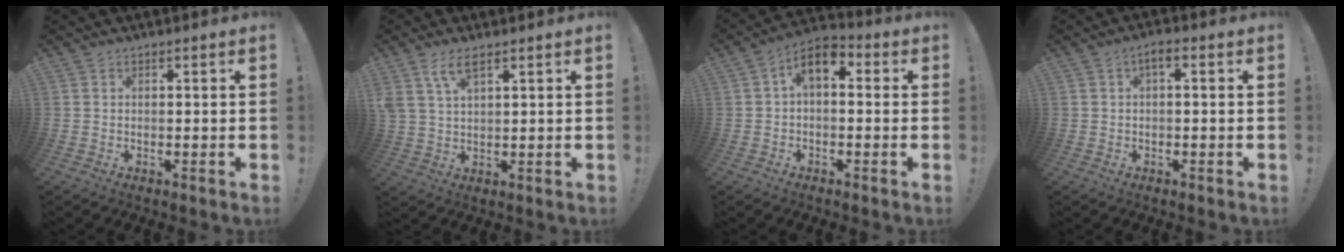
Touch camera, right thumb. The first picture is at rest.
{"total": 6.2, "force": [3.7, 2.3, 4.3], "torque": [-0.085, -0.006, 0.071]}
{"total": 6.8, "force": [1.3, 3.8, 5.6], "torque": [-0.096, 0.005, 0.028]}
{"total": 2.4, "force": [-0.3, 0.8, 2.3], "torque": [-0.049, 0.010, -0.006]}